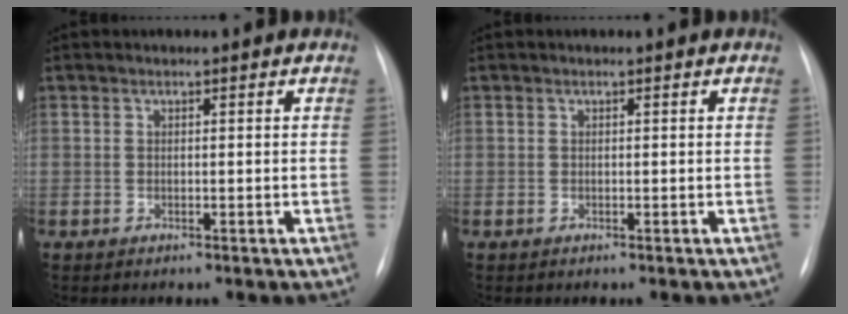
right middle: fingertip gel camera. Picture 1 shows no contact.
{"total": 0.0}